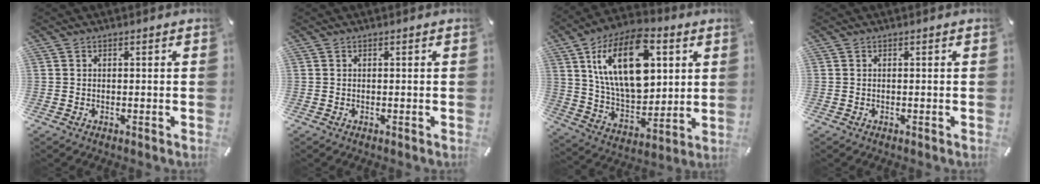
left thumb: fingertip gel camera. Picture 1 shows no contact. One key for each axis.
{"total": 0.0}
{"total": 22.5, "fx": 7.9, "fy": 13.1, "fz": 16.5, "tx": -0.306, "ty": -0.017, "tz": 0.131}
{"total": 0.0}